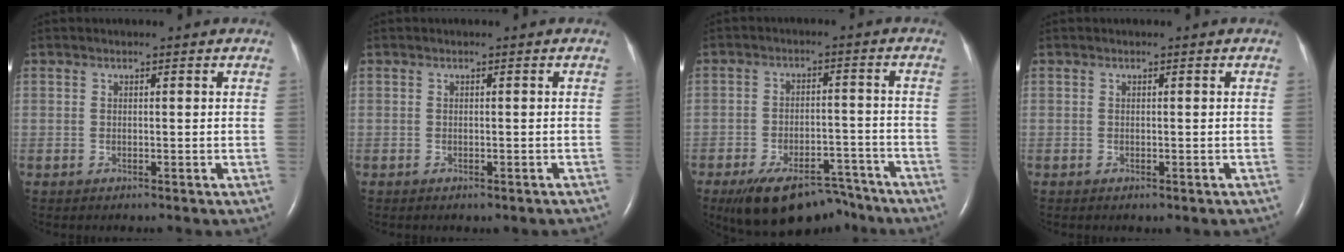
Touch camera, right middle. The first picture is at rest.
{"total": 2.5, "force": [-2.1, 0.9, 1.1], "torque": [-0.011, -0.004, -0.023]}
{"total": 13.2, "force": [-10.6, 5.4, 5.8], "torque": [-0.086, 0.011, -0.160]}
{"total": 0.7, "force": [-0.5, 0.3, 0.4], "torque": [-0.009, -0.003, -0.004]}